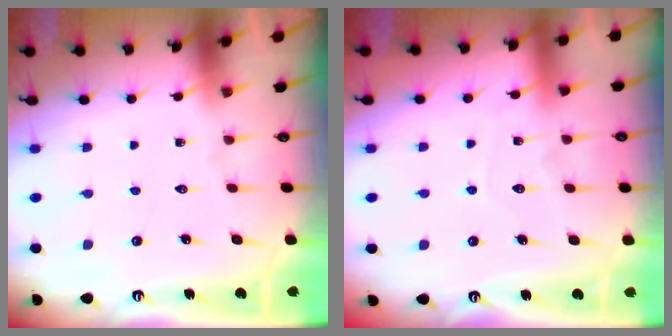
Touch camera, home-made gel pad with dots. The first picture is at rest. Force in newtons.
{"total": 5.4, "press": 5.4, "slide": 0.5}